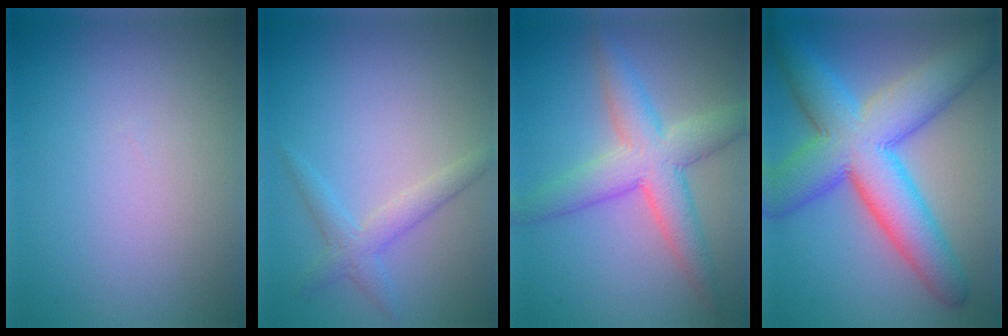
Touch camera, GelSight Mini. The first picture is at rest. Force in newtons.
{"total": 2.3, "press": 2.3, "slide": 0.2}
{"total": 5.8, "press": 5.8, "slide": 0.1}
{"total": 11.3, "press": 11.3, "slide": 0.3}